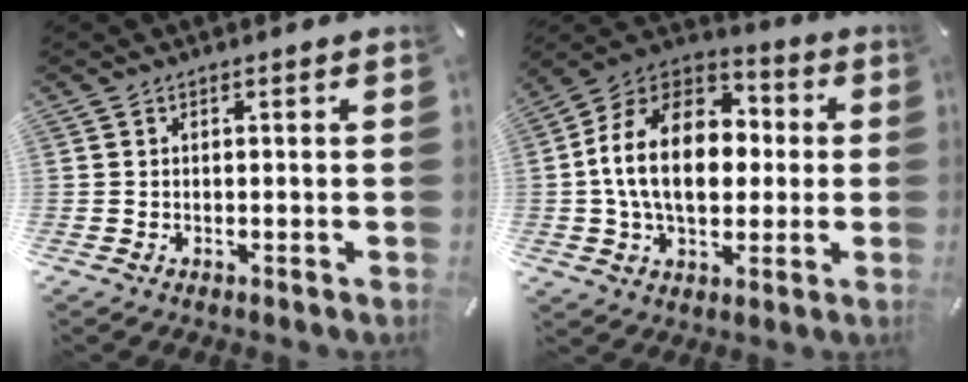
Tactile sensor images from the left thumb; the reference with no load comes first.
{"total": 19.6, "force": [0.0, 14.0, 13.6], "torque": [-0.271, 0.016, -0.004]}